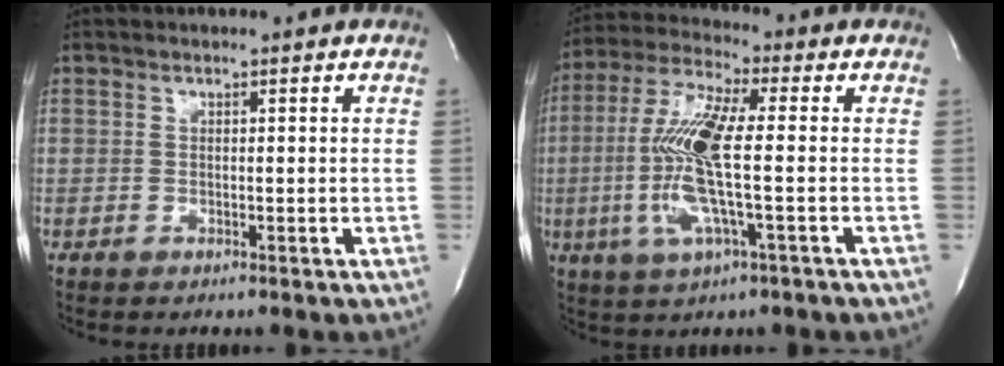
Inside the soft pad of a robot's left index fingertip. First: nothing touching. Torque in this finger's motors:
{"motor_torque": [1.28, 0.87, 0.40, 0.21]}